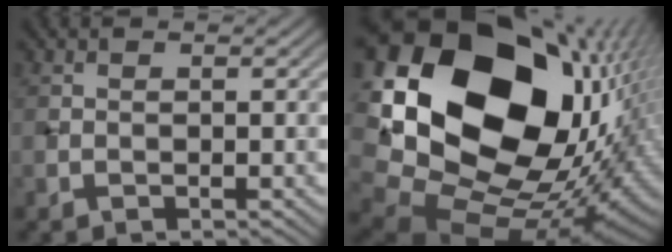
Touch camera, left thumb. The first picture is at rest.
{"total": 23.5, "force": [5.4, 17.0, 15.2], "torque": [-0.346, -0.017, 0.130]}